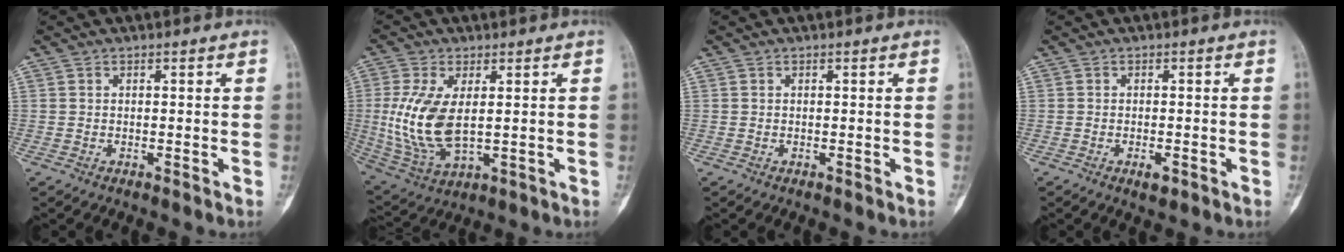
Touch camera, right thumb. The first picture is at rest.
{"total": 12.8, "force": [0.9, 6.4, 11.1], "torque": [-0.240, -0.012, 0.034]}
{"total": 0.0}
{"total": 2.0, "force": [-0.9, 0.8, 1.6], "torque": [-0.023, 0.000, -0.014]}